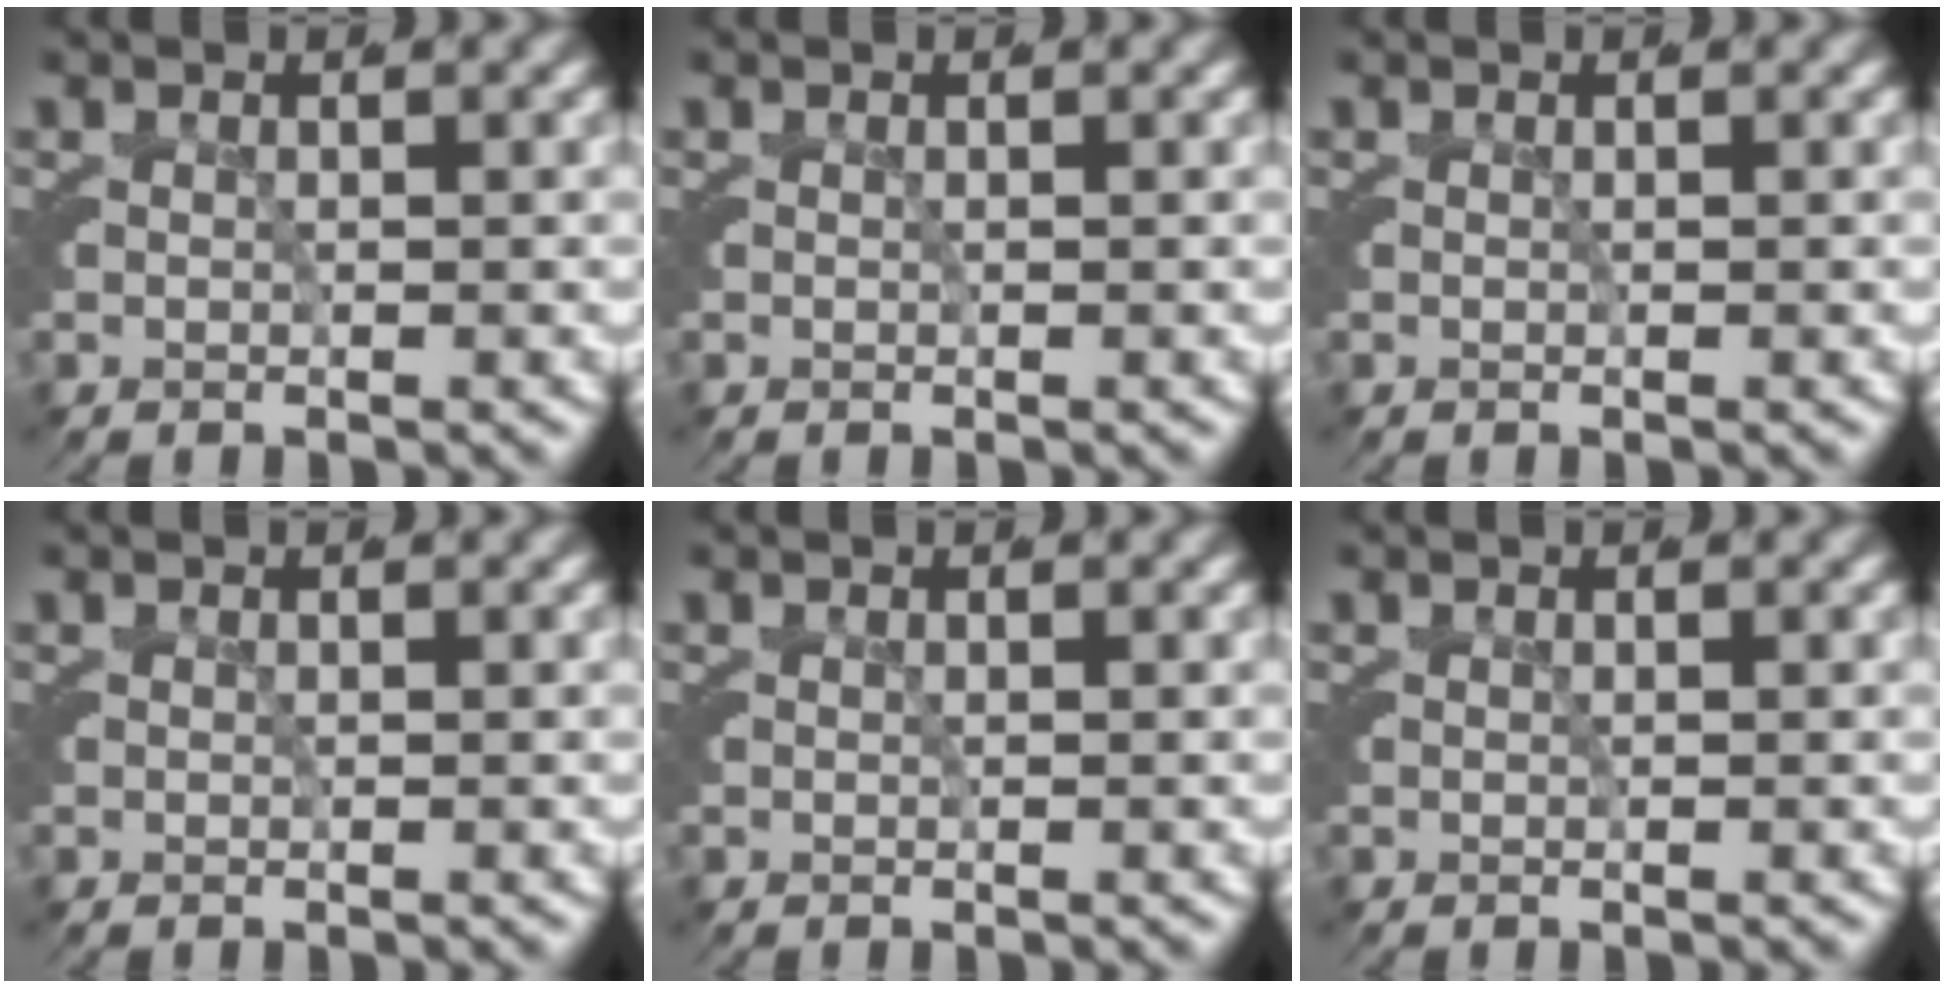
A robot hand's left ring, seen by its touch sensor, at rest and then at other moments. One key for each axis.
{"total": 0.0}
{"total": 0.0}
{"total": 0.0}
{"total": 0.0}
{"total": 0.0}